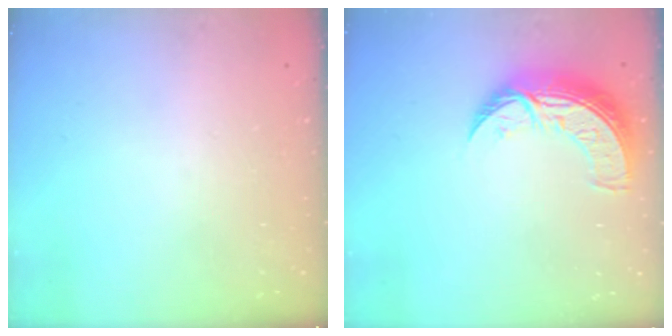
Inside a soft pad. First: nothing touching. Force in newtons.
{"total": 11.0, "press": 10.9, "slide": 0.8}